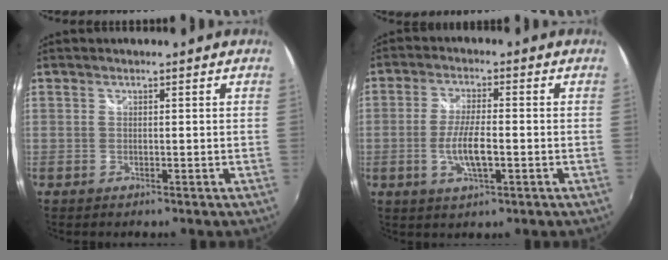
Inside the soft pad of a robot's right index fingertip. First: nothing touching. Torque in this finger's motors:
{"motor_torque": [0.19, -0.04, 0.17, 0.07]}